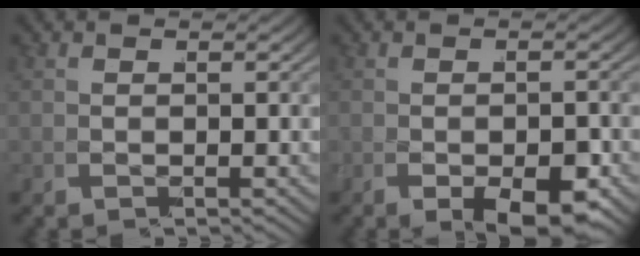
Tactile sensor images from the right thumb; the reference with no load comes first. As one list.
[{"total": 3.6, "force": [-1.6, 1.0, 3.1], "torque": [-0.058, -0.013, -0.016]}]